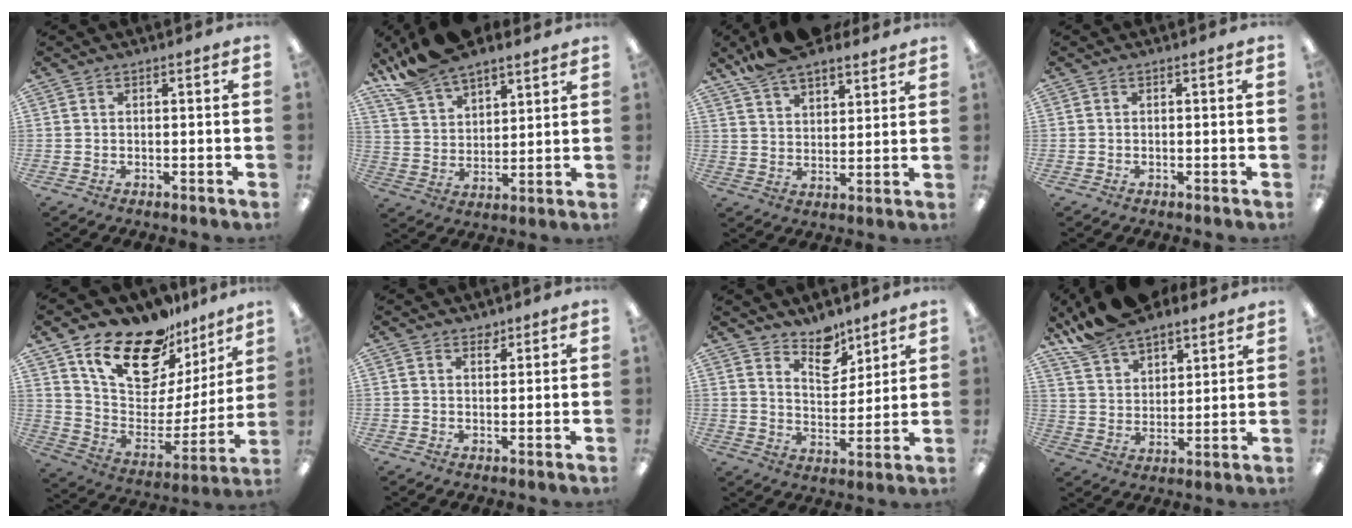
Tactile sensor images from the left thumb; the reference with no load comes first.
{"total": 12.4, "force": [10.6, 4.8, 4.4], "torque": [-0.112, -0.053, 0.204]}
{"total": 9.7, "force": [8.4, 3.2, 3.7], "torque": [-0.080, -0.041, 0.154]}
{"total": 0.0}
{"total": 21.0, "force": [16.5, 9.3, 9.2], "torque": [-0.169, -0.112, 0.293]}
{"total": 2.2, "force": [1.8, 1.0, 0.5], "torque": [0.005, -0.010, 0.031]}
{"total": 9.2, "force": [7.6, 4.4, 2.8], "torque": [-0.025, -0.056, 0.136]}
{"total": 12.0, "force": [10.6, 4.5, 3.5], "torque": [-0.091, -0.061, 0.202]}